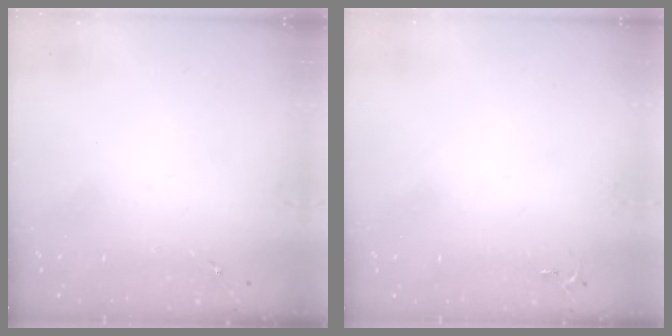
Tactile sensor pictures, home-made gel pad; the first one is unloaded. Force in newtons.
{"total": 2.6, "press": 2.6, "slide": 0.4}